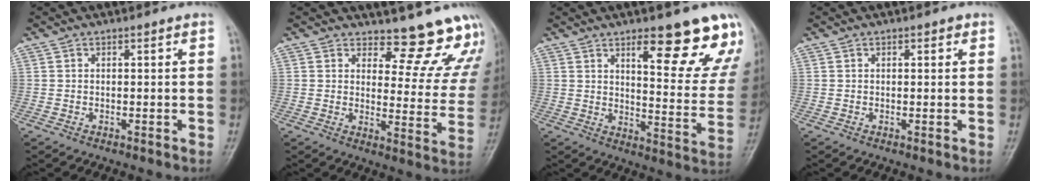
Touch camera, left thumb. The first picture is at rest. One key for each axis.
{"total": 13.1, "fx": 12.5, "fy": 3.5, "fz": 1.3, "tx": 0.030, "ty": -0.141, "tz": 0.131}
{"total": 18.3, "fx": 11.4, "fy": 5.5, "fz": 13.2, "tx": -0.115, "ty": -0.065, "tz": 0.155}
{"total": 1.4, "fx": 0.6, "fy": 0.7, "fz": 1.0, "tx": -0.008, "ty": 0.001, "tz": 0.006}